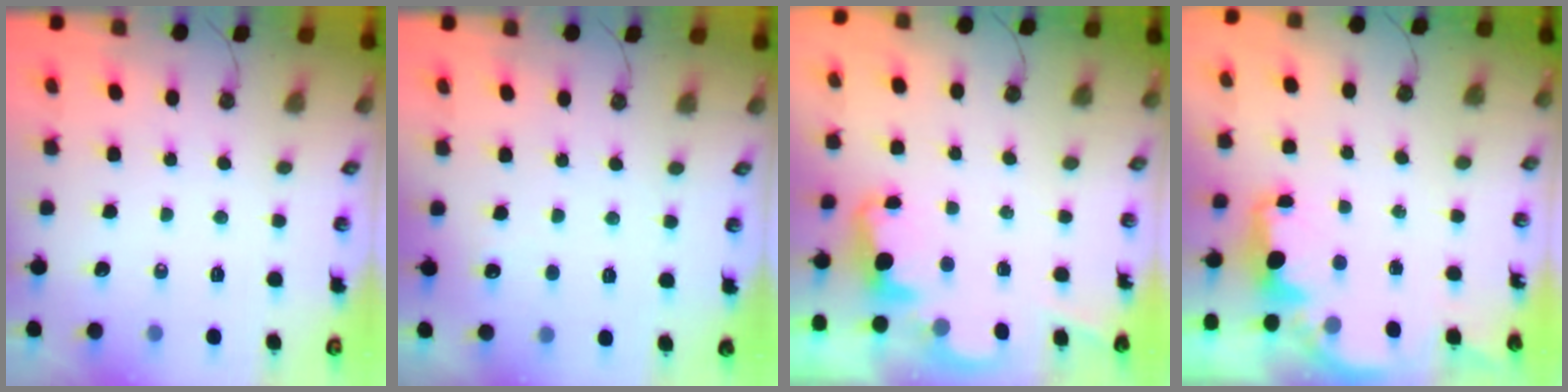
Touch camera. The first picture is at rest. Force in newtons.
{"total": 2.1, "press": 1.9, "slide": 0.9}
{"total": 2.5, "press": 2.4, "slide": 0.5}
{"total": 2.3, "press": 2.2, "slide": 0.8}